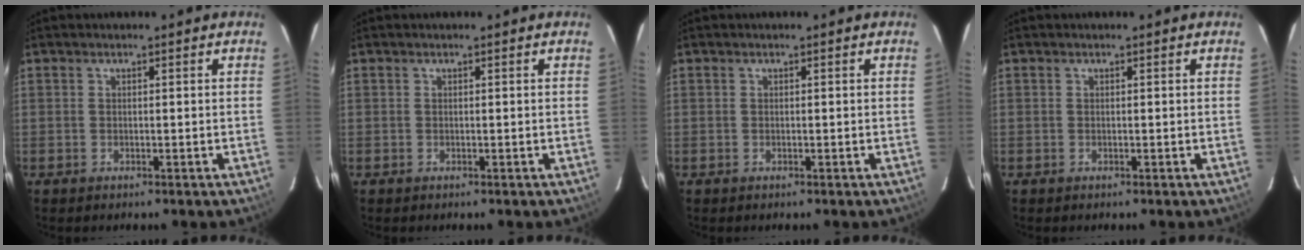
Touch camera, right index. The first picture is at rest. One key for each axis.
{"total": 0.0}
{"total": 0.0}
{"total": 0.0}